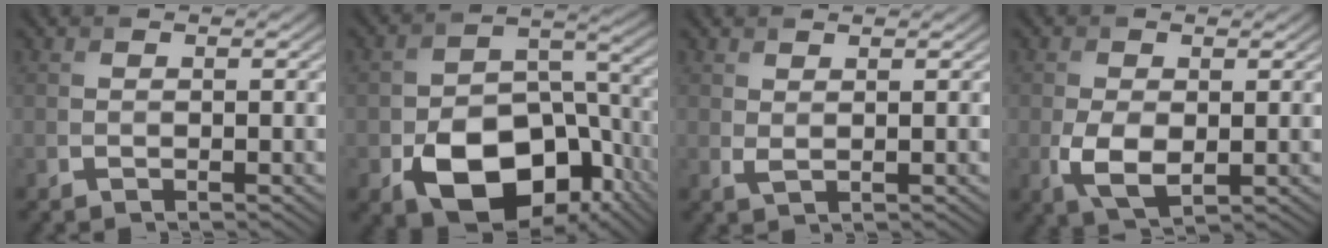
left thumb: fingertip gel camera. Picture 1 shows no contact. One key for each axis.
{"total": 14.2, "fx": -6.2, "fy": 9.1, "fz": 8.9, "tx": -0.152, "ty": -0.036, "tz": -0.102}
{"total": 1.2, "fx": 0.8, "fy": 0.3, "fz": 0.8, "tx": -0.024, "ty": -0.003, "tz": 0.019}
{"total": 4.6, "fx": -0.6, "fy": 2.7, "fz": 3.7, "tx": -0.088, "ty": -0.015, "tz": -0.008}